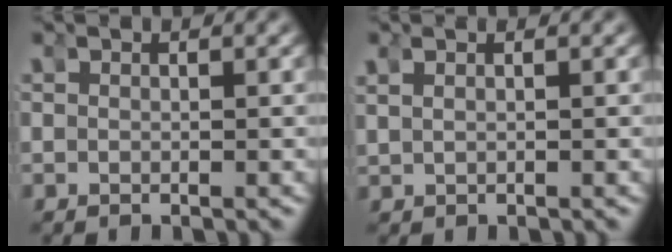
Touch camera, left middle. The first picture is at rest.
{"total": 1.1, "force": [0.6, 0.2, 0.8], "torque": [-0.019, 0.001, 0.020]}